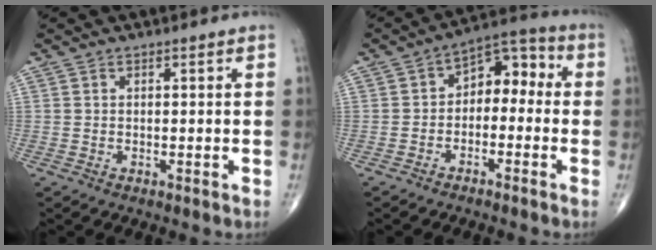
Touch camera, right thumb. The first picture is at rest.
{"total": 8.2, "force": [-1.0, 5.5, 6.0], "torque": [-0.049, 0.049, -0.034]}